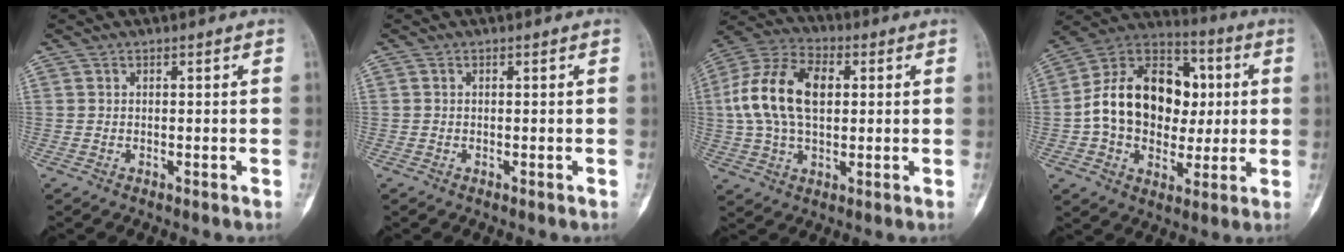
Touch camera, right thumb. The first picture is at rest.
{"total": 0.0}
{"total": 16.0, "force": [2.2, 9.7, 12.6], "torque": [-0.241, 0.024, 0.036]}
{"total": 21.8, "force": [1.2, 15.9, 14.8], "torque": [-0.215, 0.031, 0.022]}